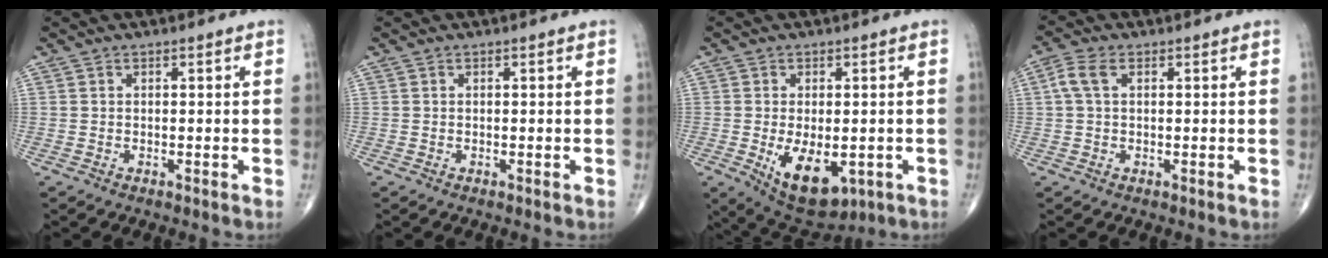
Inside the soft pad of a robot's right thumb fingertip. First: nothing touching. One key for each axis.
{"total": 0.0}
{"total": 10.8, "fx": -2.9, "fy": 5.8, "fz": 8.7, "tx": -0.122, "ty": -0.011, "tz": -0.028}
{"total": 3.9, "fx": 0.9, "fy": 2.2, "fz": 3.0, "tx": -0.081, "ty": 0.016, "tz": 0.016}